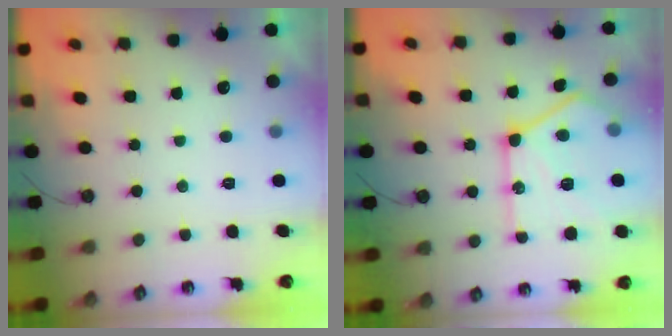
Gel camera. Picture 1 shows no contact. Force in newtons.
{"total": 21.9, "press": 21.8, "slide": 1.5}